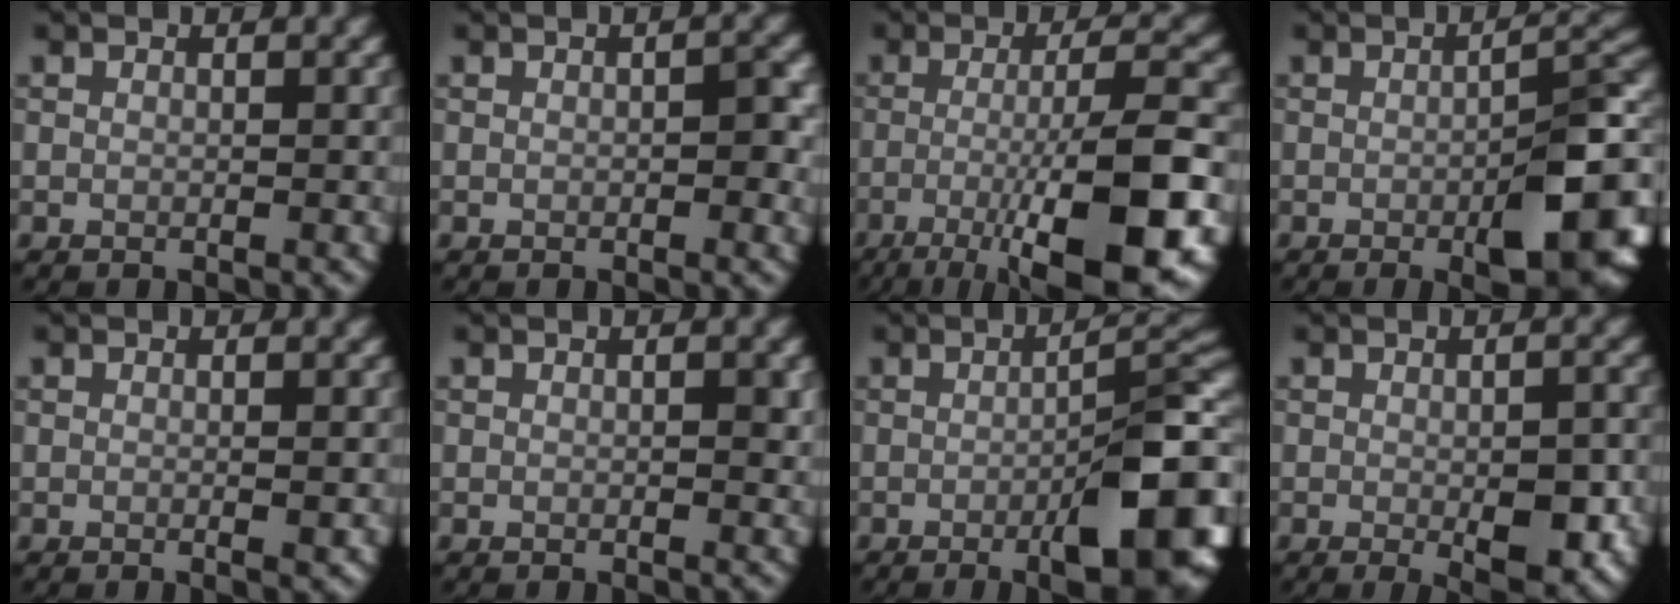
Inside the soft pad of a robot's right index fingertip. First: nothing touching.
{"total": 1.8, "force": [-0.3, 0.6, 1.7], "torque": [-0.021, 0.003, -0.005]}
{"total": 11.8, "force": [-4.8, 2.7, 10.5], "torque": [-0.158, -0.001, -0.080]}
{"total": 9.0, "force": [-2.7, 2.4, 8.3], "torque": [-0.107, 0.001, -0.040]}
{"total": 1.2, "force": [-0.1, 0.2, 1.1], "torque": [-0.014, -0.001, -0.004]}
{"total": 0.8, "force": [0.0, 0.2, 0.8], "torque": [-0.011, -0.001, 0.000]}
{"total": 10.2, "force": [-3.2, 2.5, 9.4], "torque": [-0.120, 0.000, -0.043]}
{"total": 4.9, "force": [-1.3, 1.6, 4.5], "torque": [-0.063, -0.006, -0.014]}